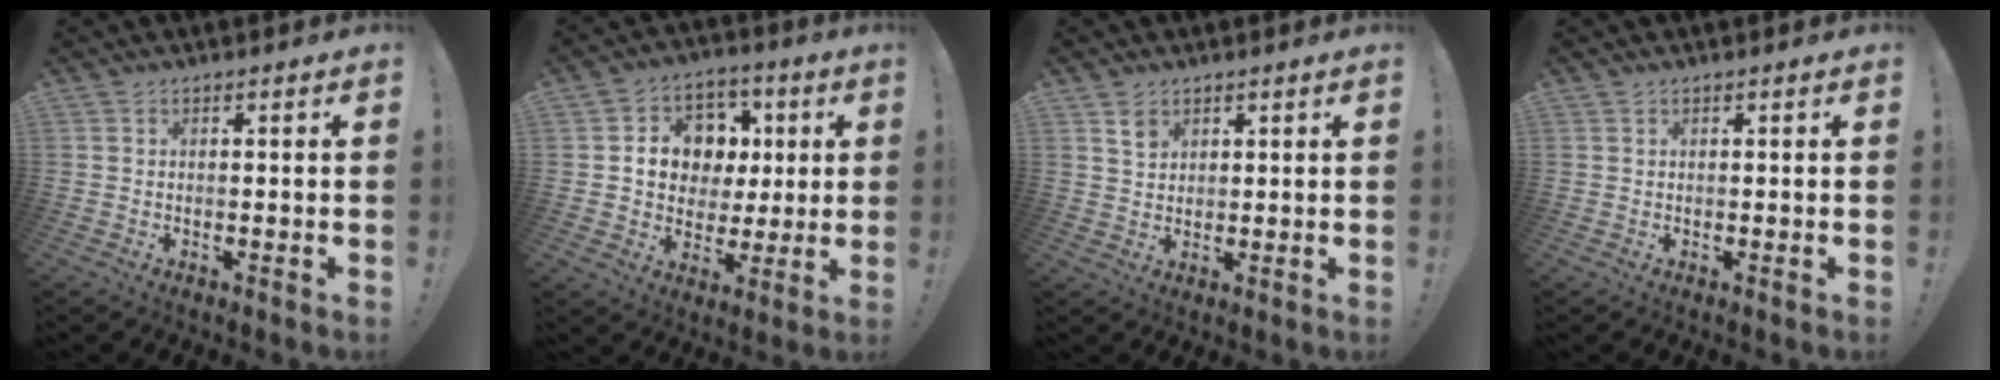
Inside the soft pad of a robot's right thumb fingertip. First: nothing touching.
{"total": 12.2, "force": [2.0, 10.9, 5.1], "torque": [-0.065, -0.004, 0.052]}
{"total": 4.0, "force": [2.6, 2.8, 1.2], "torque": [0.000, -0.017, 0.044]}
{"total": 0.0}